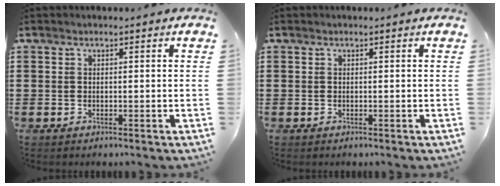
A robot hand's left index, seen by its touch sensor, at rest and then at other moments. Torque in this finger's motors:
{"motor_torque": [-0.01, -0.01, 0.00, 0.00]}